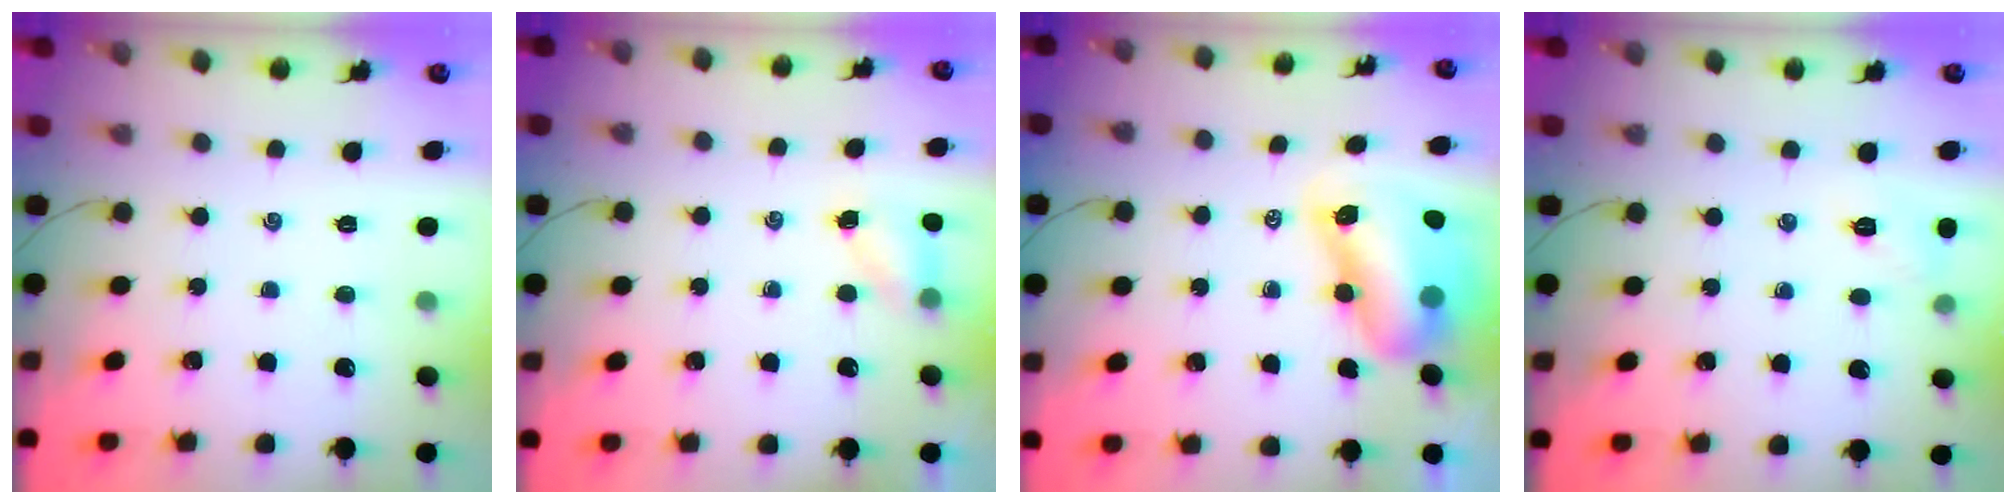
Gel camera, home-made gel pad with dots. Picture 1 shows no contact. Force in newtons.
{"total": 4.9, "press": 4.8, "slide": 1.2}
{"total": 11.4, "press": 11.0, "slide": 3.1}
{"total": 5.7, "press": 5.4, "slide": 1.7}